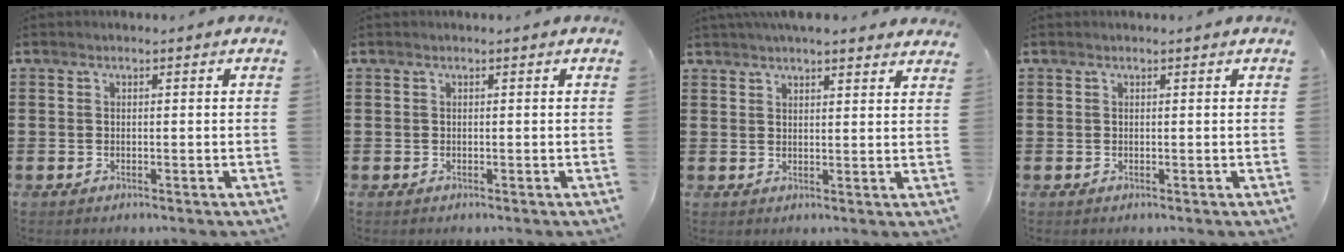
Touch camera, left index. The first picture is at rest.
{"total": 0.0}
{"total": 3.7, "force": [3.5, 0.3, 1.1], "torque": [-0.031, -0.006, 0.066]}
{"total": 0.0}